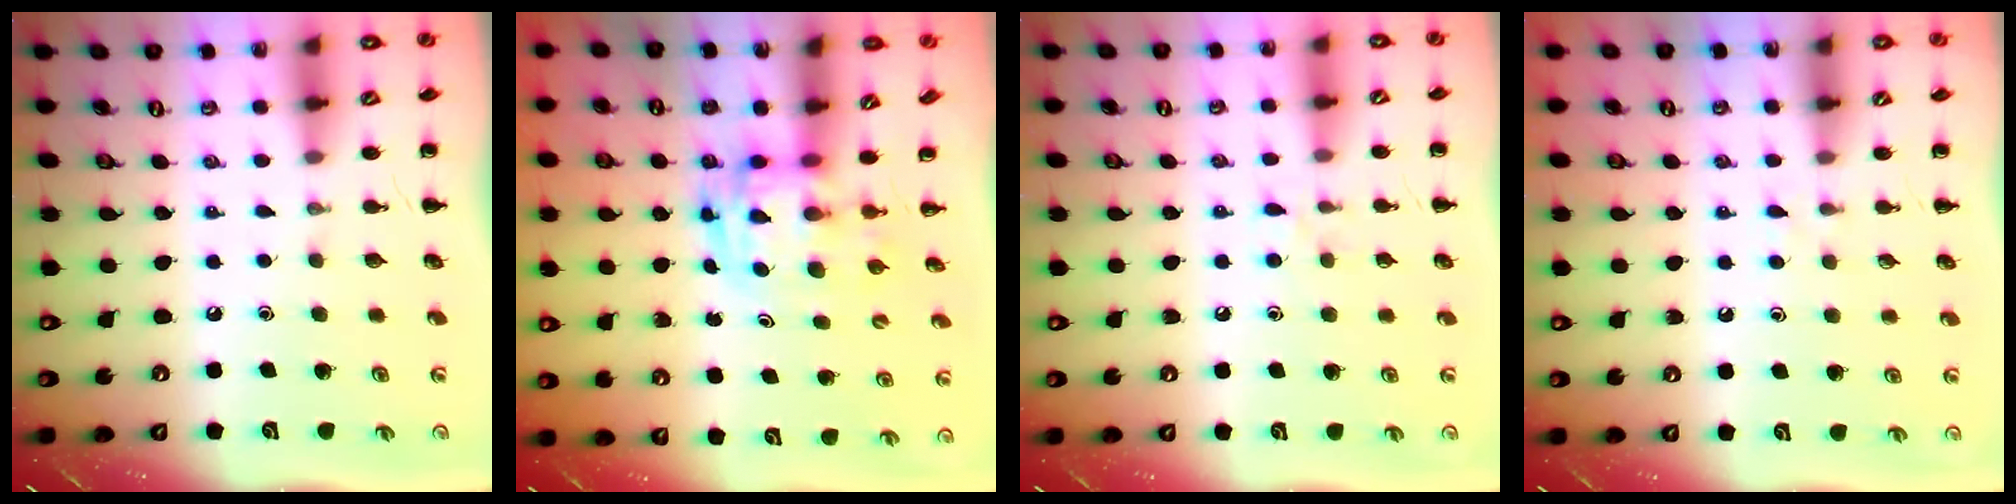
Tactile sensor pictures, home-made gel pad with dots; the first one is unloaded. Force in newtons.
{"total": 2.9, "press": 2.9, "slide": 0.5}
{"total": 6.0, "press": 5.6, "slide": 2.1}
{"total": 2.4, "press": 2.3, "slide": 1.0}